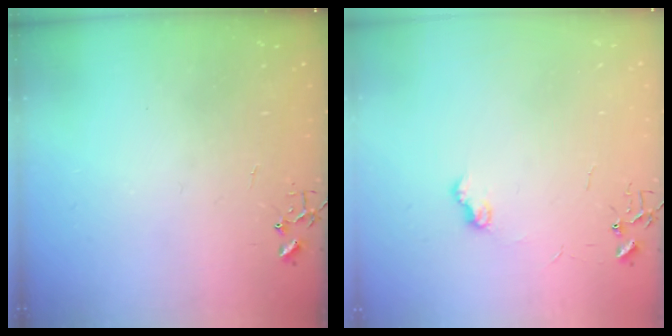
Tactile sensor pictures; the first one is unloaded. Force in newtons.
{"total": 6.4, "press": 6.4, "slide": 0.8}